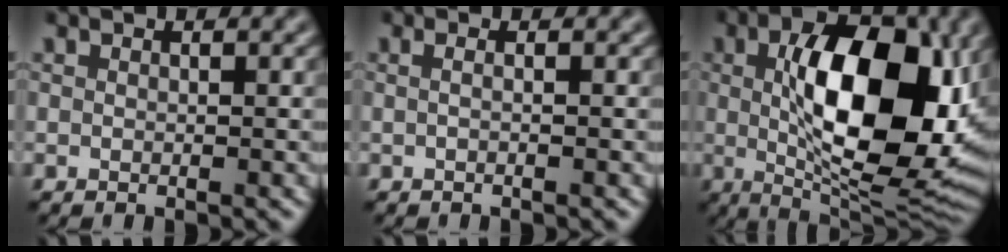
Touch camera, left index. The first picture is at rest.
{"total": 1.6, "force": [0.2, 0.8, 1.3], "torque": [-0.007, -0.005, -0.016]}
{"total": 14.1, "force": [1.0, 6.9, 12.2], "torque": [-0.166, -0.002, 0.017]}